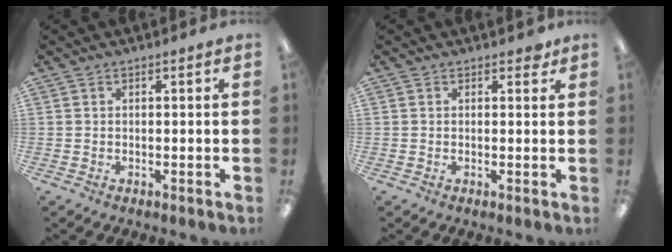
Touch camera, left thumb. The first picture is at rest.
{"total": 1.5, "force": [0.9, 0.9, 0.8], "torque": [-0.002, -0.004, 0.012]}